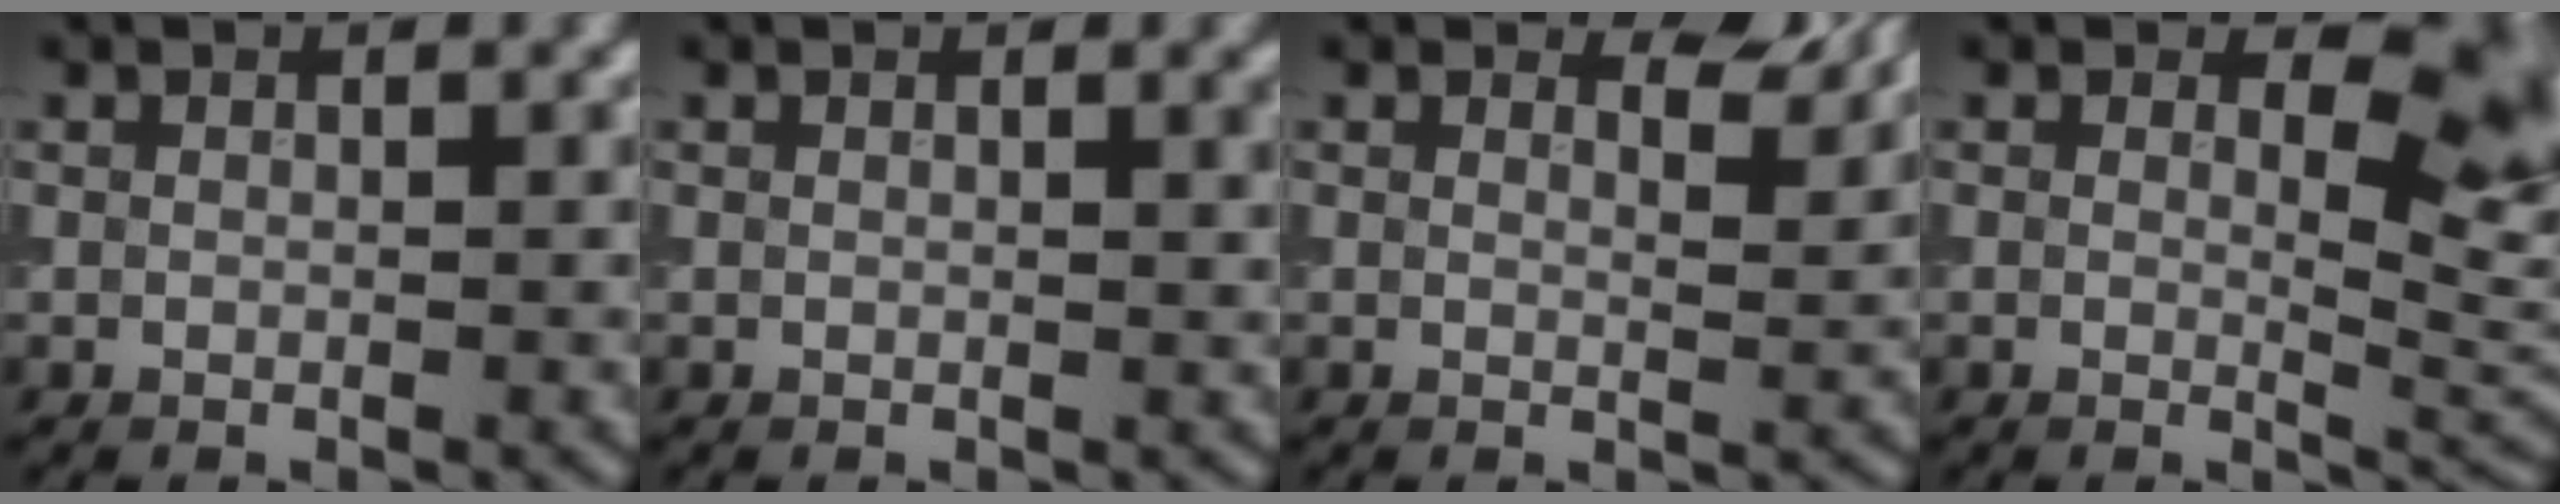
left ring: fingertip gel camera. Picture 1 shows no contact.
{"total": 1.7, "force": [0.8, 0.6, 1.3], "torque": [-0.007, 0.004, 0.006]}
{"total": 2.7, "force": [2.4, 0.6, 1.2], "torque": [-0.019, -0.007, 0.029]}
{"total": 6.7, "force": [1.8, 3.6, 5.4], "torque": [-0.066, -0.009, 0.025]}